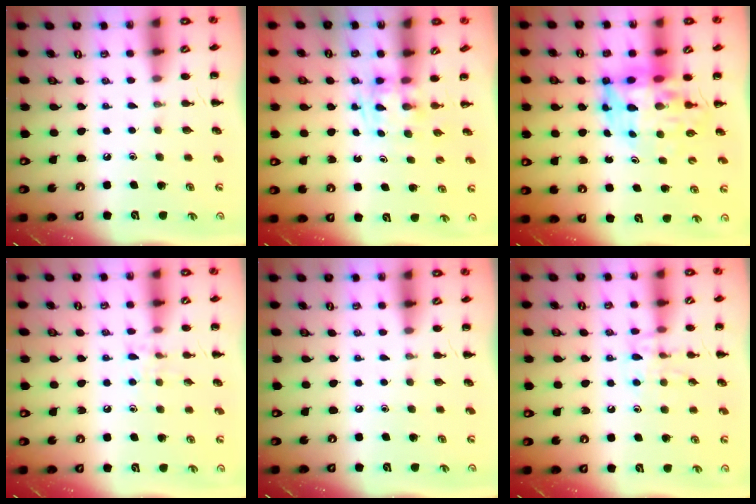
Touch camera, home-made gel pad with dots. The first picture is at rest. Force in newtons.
{"total": 1.2, "press": 1.0, "slide": 0.7}
{"total": 11.2, "press": 10.8, "slide": 3.3}
{"total": 6.9, "press": 6.6, "slide": 1.8}
{"total": 0.0}
{"total": 9.8, "press": 9.8, "slide": 0.9}